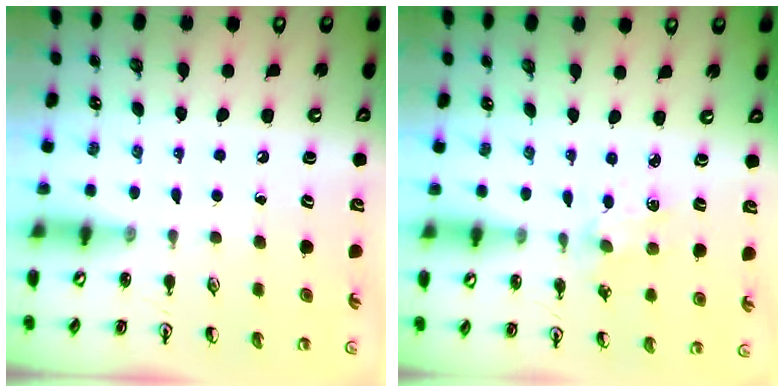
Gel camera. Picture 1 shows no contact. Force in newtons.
{"total": 1.7, "press": 1.7, "slide": 0.1}